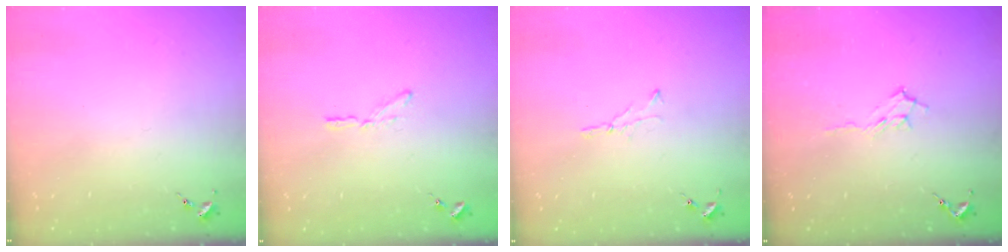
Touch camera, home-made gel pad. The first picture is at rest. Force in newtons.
{"total": 3.3, "press": 3.3, "slide": 0.3}
{"total": 3.0, "press": 3.0, "slide": 0.3}
{"total": 5.6, "press": 5.6, "slide": 0.8}